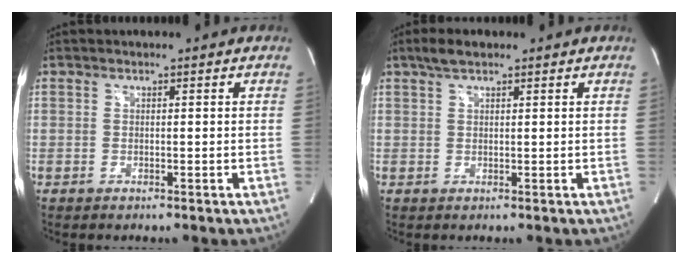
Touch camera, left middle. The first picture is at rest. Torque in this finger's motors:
{"motor_torque": [-0.09, -0.14, -0.17, -0.01]}